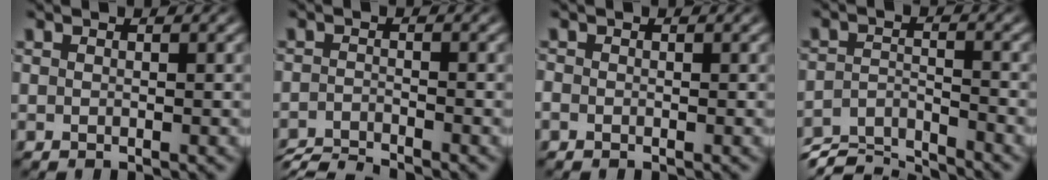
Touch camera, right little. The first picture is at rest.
{"total": 3.7, "force": [-3.6, 0.4, 0.4], "torque": [-0.009, -0.017, -0.060]}
{"total": 1.2, "force": [-0.5, 1.0, 0.4], "torque": [-0.019, -0.007, -0.011]}
{"total": 6.1, "force": [-4.9, 2.3, 2.7], "torque": [-0.039, -0.026, -0.074]}